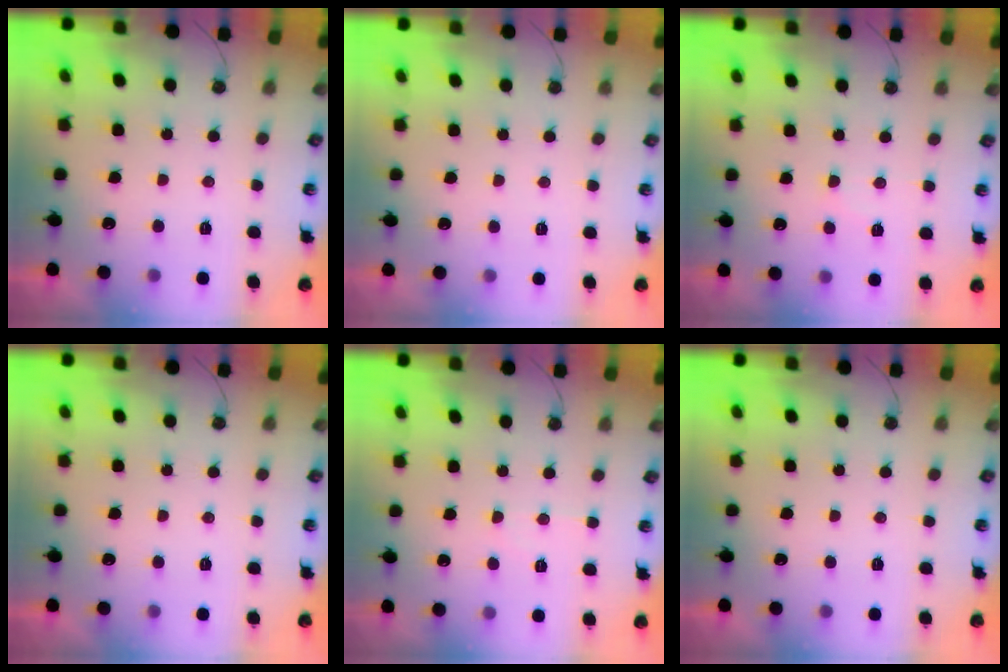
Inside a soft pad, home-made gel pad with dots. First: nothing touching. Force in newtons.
{"total": 2.3, "press": 2.3, "slide": 0.4}
{"total": 7.2, "press": 7.1, "slide": 0.8}
{"total": 0.0}
{"total": 4.6, "press": 4.5, "slide": 0.8}
{"total": 0.0}